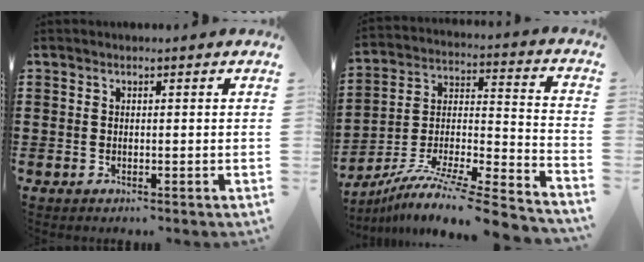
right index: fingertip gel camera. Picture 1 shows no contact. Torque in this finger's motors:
{"motor_torque": [1.09, 1.04, 0.29, 0.08]}